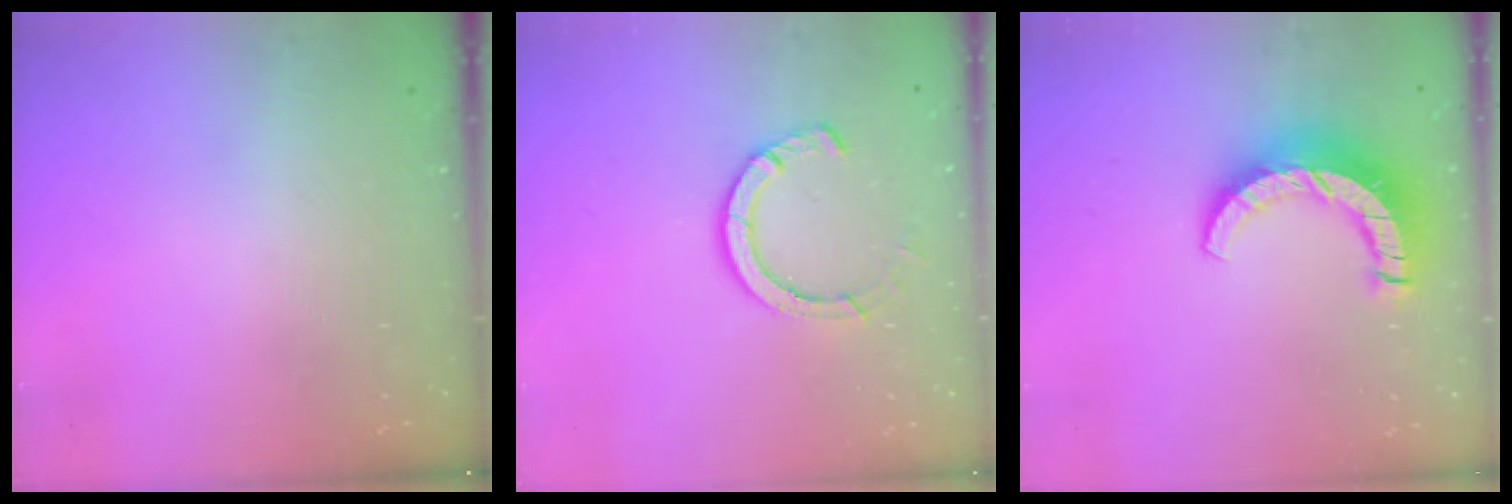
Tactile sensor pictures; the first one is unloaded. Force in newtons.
{"total": 7.5, "press": 7.4, "slide": 1.0}
{"total": 11.4, "press": 11.3, "slide": 1.1}